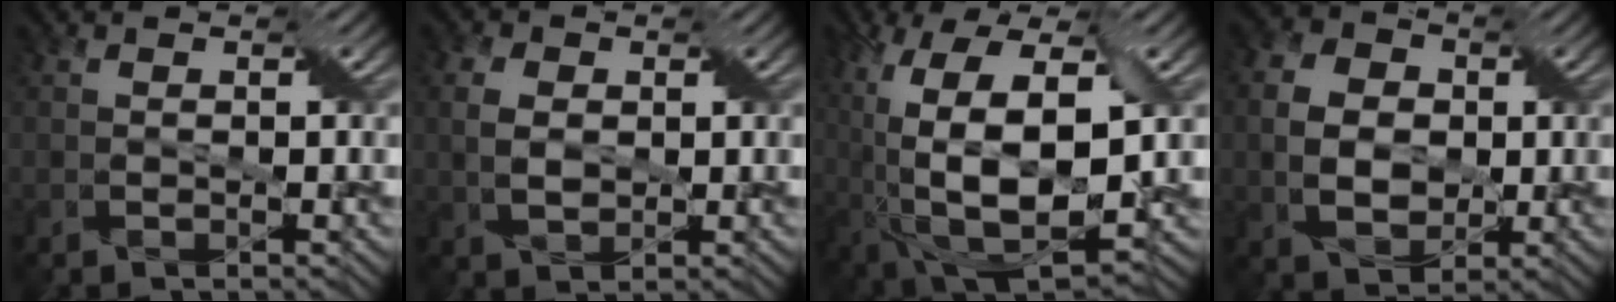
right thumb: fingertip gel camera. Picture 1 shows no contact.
{"total": 4.4, "force": [0.7, 3.2, 2.9], "torque": [-0.068, 0.003, 0.008]}
{"total": 16.8, "force": [0.6, 8.7, 14.3], "torque": [-0.284, -0.017, 0.028]}
{"total": 7.0, "force": [0.1, 5.5, 4.3], "torque": [-0.107, 0.001, 0.000]}